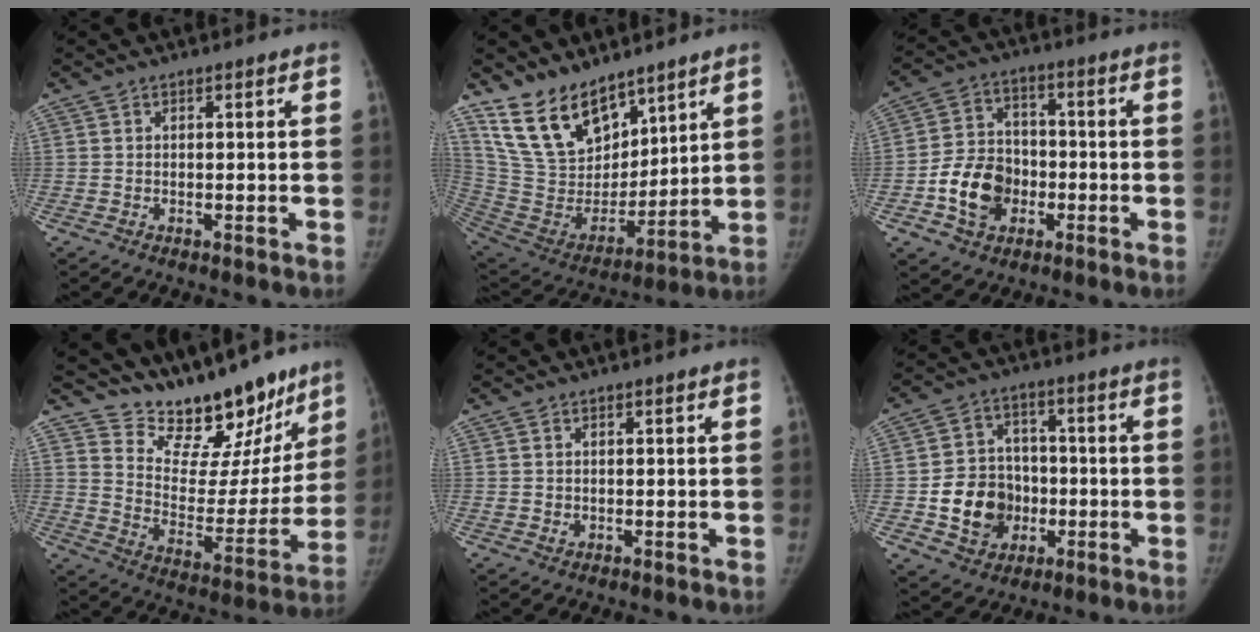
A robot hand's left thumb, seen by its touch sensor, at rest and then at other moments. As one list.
[{"total": 18.3, "force": [13.1, 9.5, 8.4], "torque": [-0.111, -0.069, 0.263]}, {"total": 11.8, "force": [-3.5, 9.4, 6.3], "torque": [-0.080, 0.024, -0.064]}, {"total": 22.3, "force": [18.0, 9.2, 9.5], "torque": [-0.094, -0.114, 0.268]}, {"total": 1.0, "force": [0.1, 0.9, 0.3], "torque": [-0.006, -0.001, 0.006]}, {"total": 12.8, "force": [-2.7, 10.9, 6.2], "torque": [-0.057, 0.019, -0.041]}]